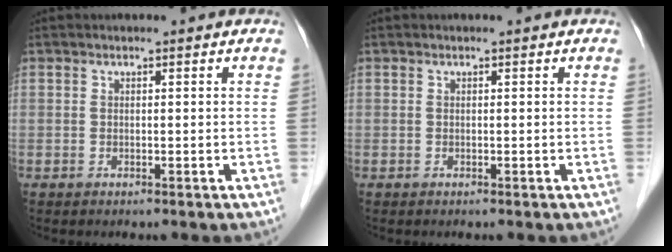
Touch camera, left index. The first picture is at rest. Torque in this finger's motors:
{"motor_torque": [0.00, 0.00, 0.00, 0.00]}